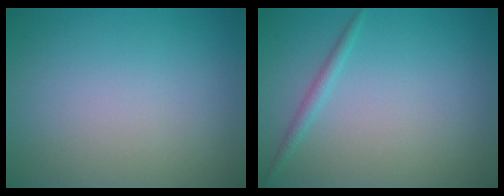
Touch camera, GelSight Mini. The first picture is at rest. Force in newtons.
{"total": 1.1, "press": 1.1, "slide": 0.1}